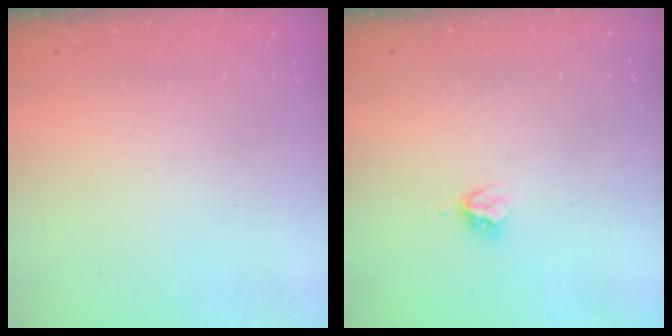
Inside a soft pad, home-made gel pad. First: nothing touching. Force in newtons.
{"total": 4.5, "press": 4.5, "slide": 0.5}